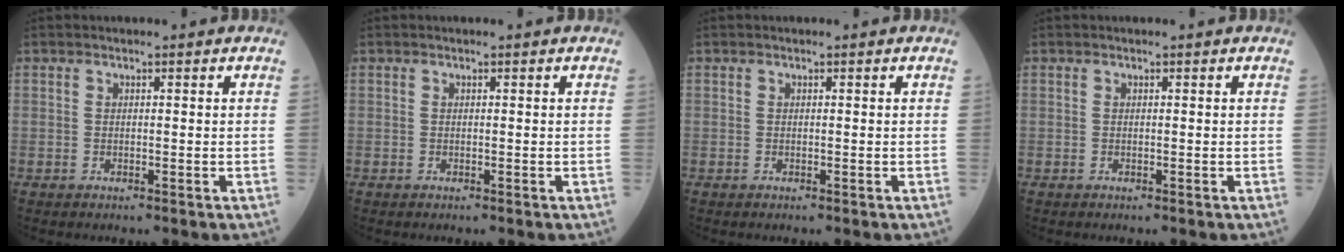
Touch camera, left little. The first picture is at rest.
{"total": 0.0}
{"total": 0.0}
{"total": 0.0}